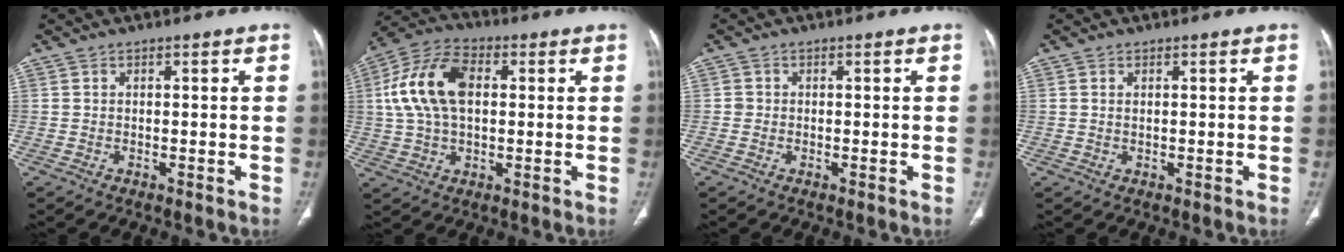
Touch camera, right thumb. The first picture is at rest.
{"total": 14.2, "force": [2.3, 8.6, 11.1], "torque": [-0.218, 0.023, 0.039]}
{"total": 0.9, "force": [-0.1, 0.8, 0.1], "torque": [0.003, 0.003, -0.002]}
{"total": 0.6, "force": [0.3, 0.2, 0.5], "torque": [-0.014, 0.002, 0.007]}